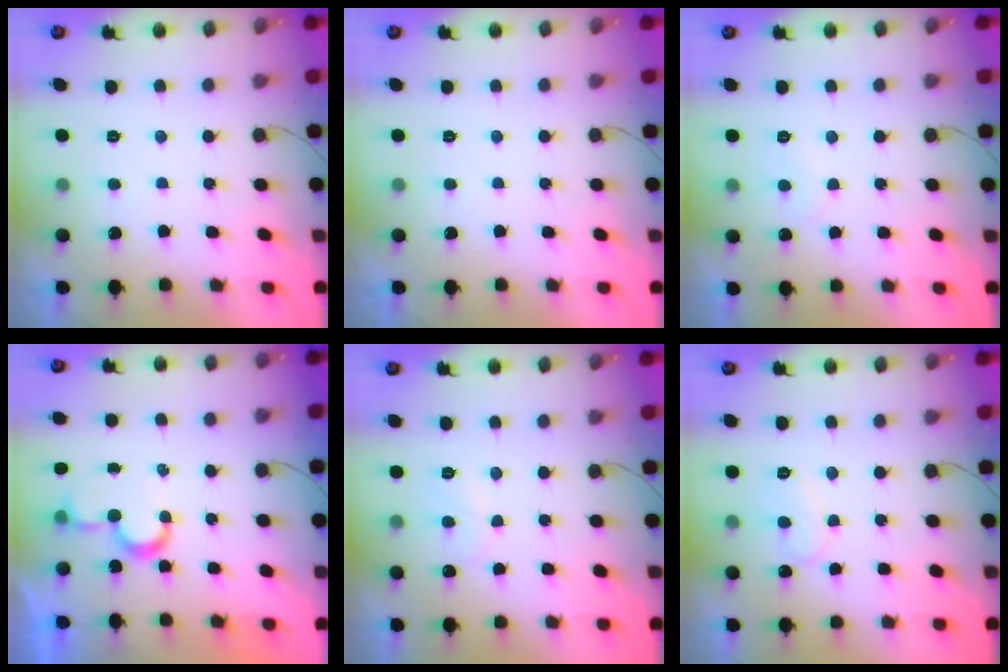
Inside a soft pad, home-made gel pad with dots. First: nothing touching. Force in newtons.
{"total": 0.0}
{"total": 5.7, "press": 5.7, "slide": 0.5}
{"total": 6.8, "press": 6.8, "slide": 0.7}
{"total": 8.0, "press": 7.9, "slide": 0.6}
{"total": 7.7, "press": 7.7, "slide": 0.5}